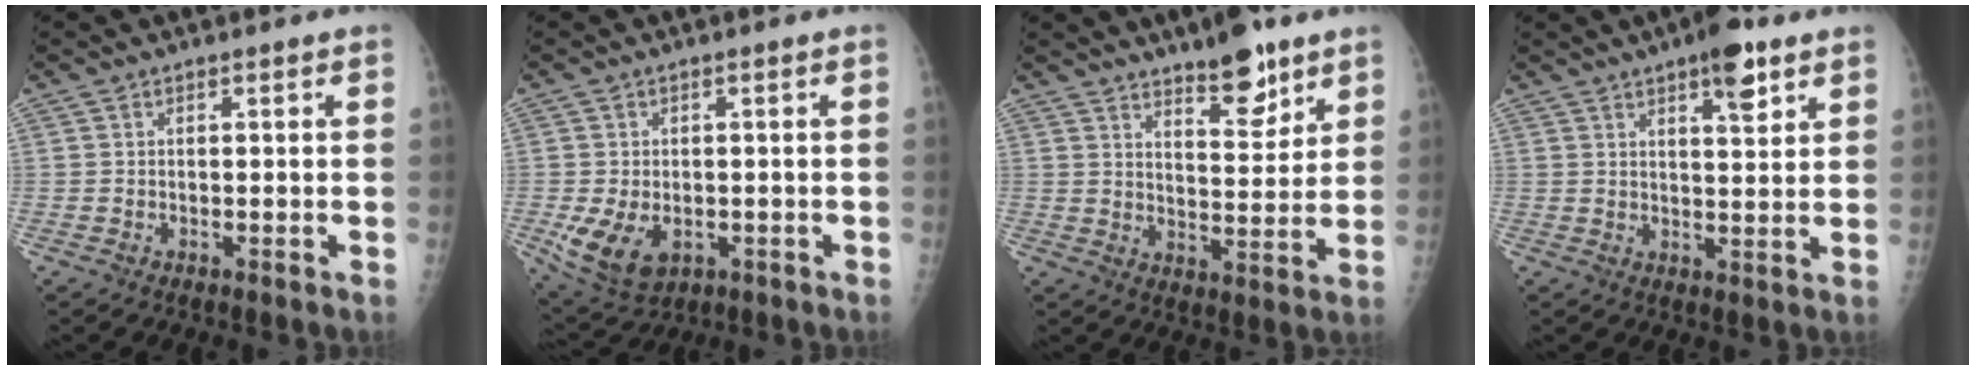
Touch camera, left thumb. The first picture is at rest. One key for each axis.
{"total": 8.6, "fx": -2.2, "fy": 5.7, "fz": 6.0, "tx": -0.105, "ty": -0.003, "tz": -0.023}
{"total": 9.9, "fx": 6.9, "fy": 3.4, "fz": 6.2, "tx": -0.067, "ty": -0.048, "tz": 0.108}
{"total": 7.3, "fx": 4.3, "fy": 2.4, "fz": 5.4, "tx": -0.064, "ty": -0.020, "tz": 0.059}